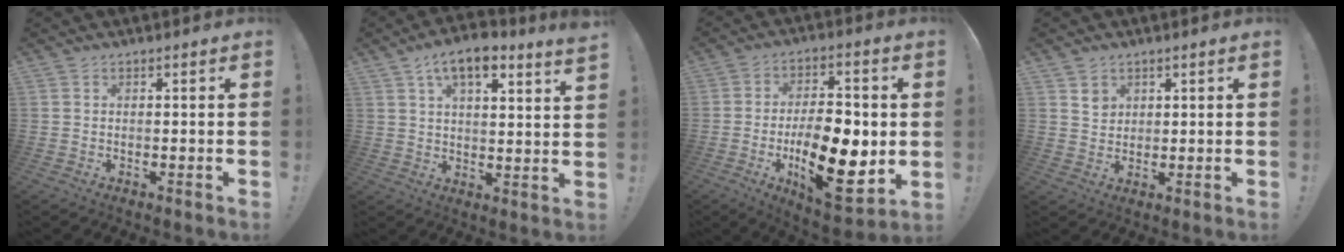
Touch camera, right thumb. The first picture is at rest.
{"total": 9.8, "force": [6.2, 2.8, 7.0], "torque": [-0.118, -0.025, 0.110]}
{"total": 20.7, "force": [-3.7, 10.0, 17.7], "torque": [-0.289, 0.008, -0.052]}
{"total": 3.8, "force": [2.4, 2.9, 0.6], "torque": [0.004, -0.017, 0.041]}